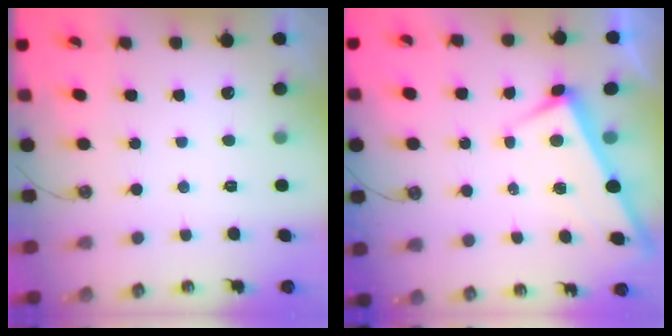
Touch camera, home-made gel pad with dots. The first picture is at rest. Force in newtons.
{"total": 2.7, "press": 2.7, "slide": 0.2}